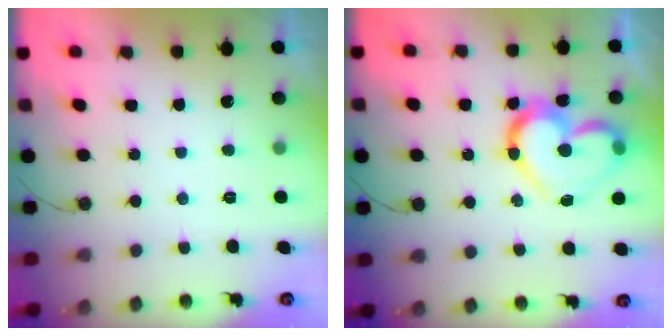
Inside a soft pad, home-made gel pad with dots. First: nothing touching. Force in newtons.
{"total": 17.8, "press": 17.7, "slide": 1.7}